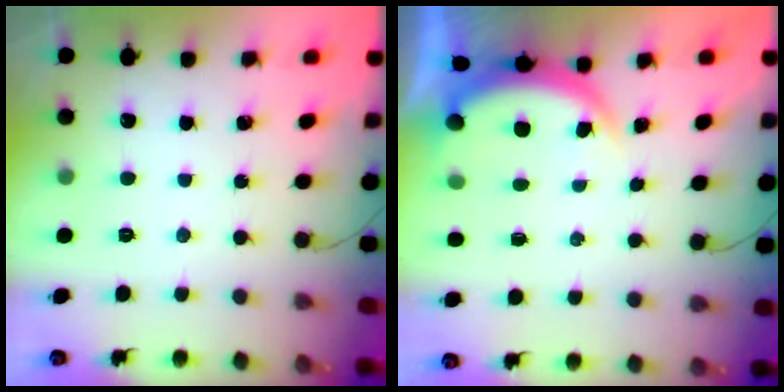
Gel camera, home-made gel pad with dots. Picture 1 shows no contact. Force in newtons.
{"total": 4.9, "press": 4.8, "slide": 0.8}